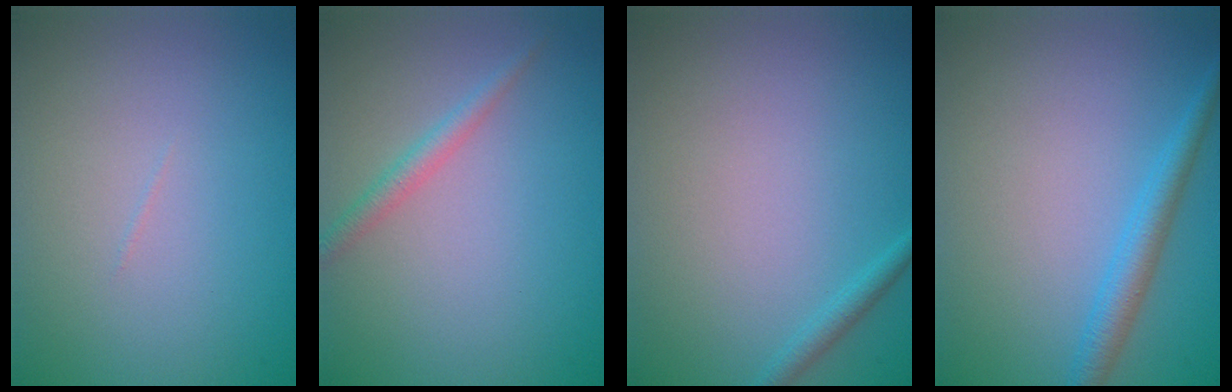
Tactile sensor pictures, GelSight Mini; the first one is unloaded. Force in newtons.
{"total": 1.6, "press": 1.6, "slide": 0.0}
{"total": 1.1, "press": 1.1, "slide": 0.1}
{"total": 2.6, "press": 2.6, "slide": 0.1}